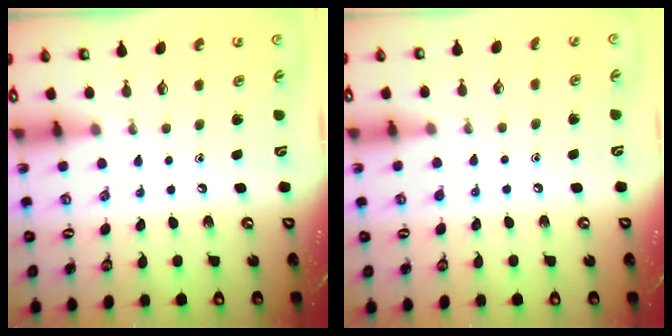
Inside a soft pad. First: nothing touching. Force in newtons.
{"total": 3.3, "press": 3.2, "slide": 0.7}